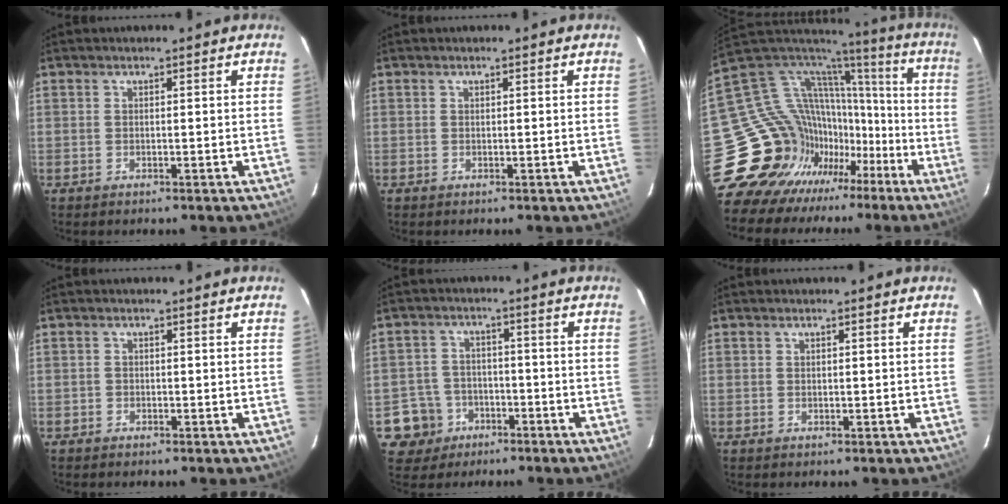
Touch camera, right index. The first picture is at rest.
{"total": 0.0}
{"total": 20.2, "force": [-10.1, 16.3, 6.1], "torque": [-0.129, 0.056, -0.157]}
{"total": 0.6, "force": [-0.4, 0.4, 0.0], "torque": [0.001, 0.003, -0.008]}
{"total": 7.1, "force": [-3.2, 6.3, 0.6], "torque": [-0.031, 0.025, -0.046]}
{"total": 0.0}